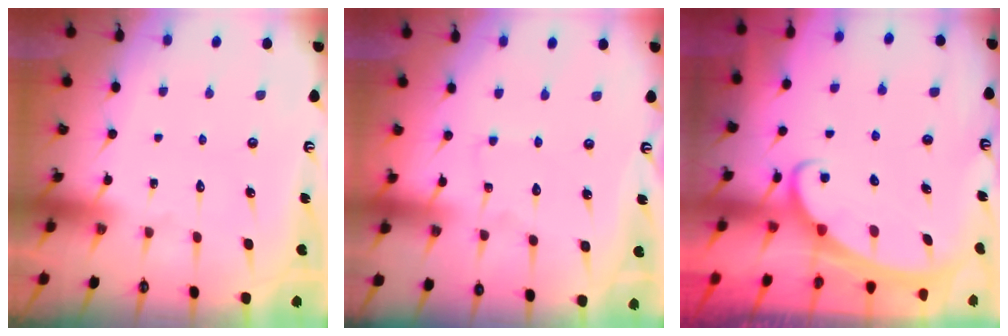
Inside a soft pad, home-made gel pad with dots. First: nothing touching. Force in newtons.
{"total": 1.2, "press": 1.2, "slide": 0.2}
{"total": 2.3, "press": 2.3, "slide": 0.3}